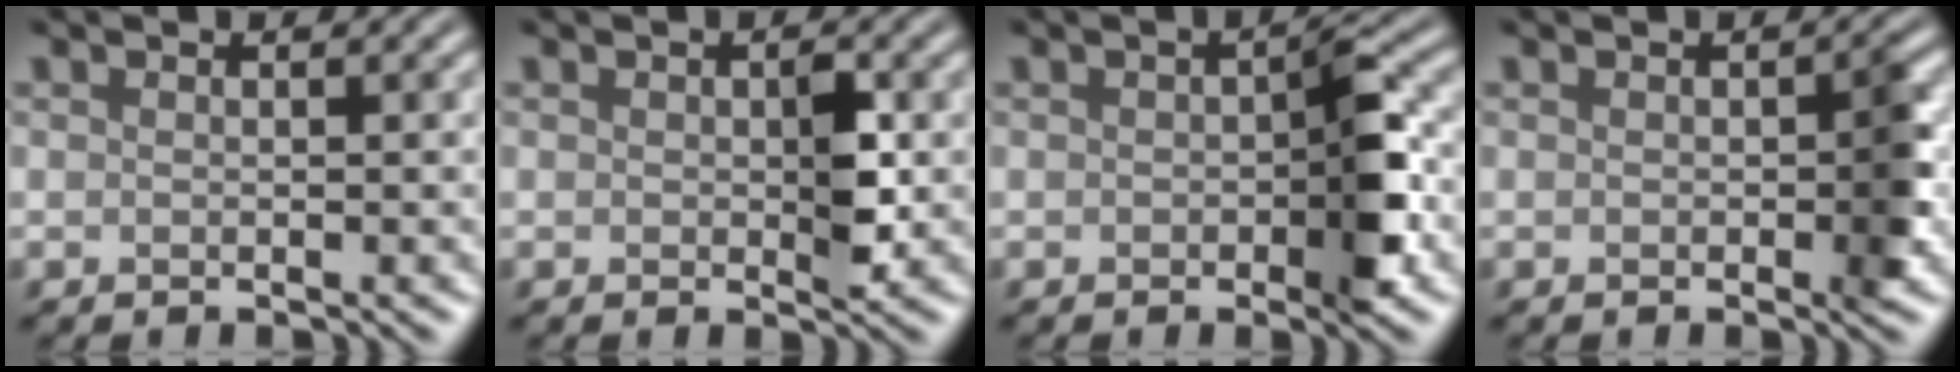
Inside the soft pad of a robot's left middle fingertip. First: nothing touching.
{"total": 2.4, "force": [0.0, 1.1, 2.1], "torque": [-0.031, -0.003, 0.002]}
{"total": 4.2, "force": [-0.6, 1.6, 3.8], "torque": [-0.051, 0.005, -0.010]}
{"total": 2.3, "force": [-0.3, 0.8, 2.1], "torque": [-0.024, -0.001, -0.004]}